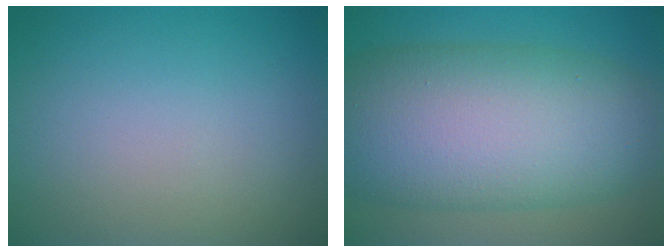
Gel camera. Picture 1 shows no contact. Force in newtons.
{"total": 13.8, "press": 13.8, "slide": 0.4}